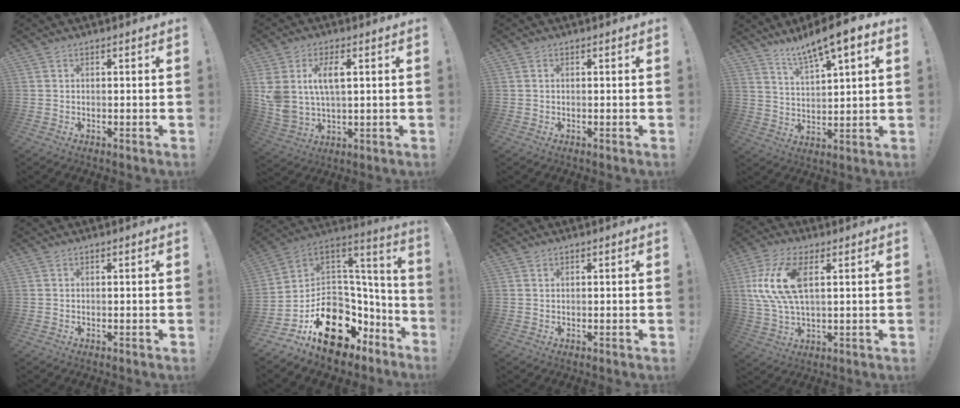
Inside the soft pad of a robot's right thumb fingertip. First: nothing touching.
{"total": 9.9, "force": [3.3, 5.4, 7.6], "torque": [-0.162, -0.006, 0.059]}
{"total": 0.0}
{"total": 9.8, "force": [7.8, 1.7, 5.7], "torque": [-0.102, -0.048, 0.134]}
{"total": 0.0}
{"total": 19.6, "force": [-8.0, 14.4, 10.7], "torque": [-0.140, 0.023, -0.097]}
{"total": 0.6, "force": [0.4, 0.4, 0.1], "torque": [0.003, -0.002, 0.008]}
{"total": 14.2, "force": [3.6, 6.9, 11.8], "torque": [-0.234, -0.007, 0.065]}